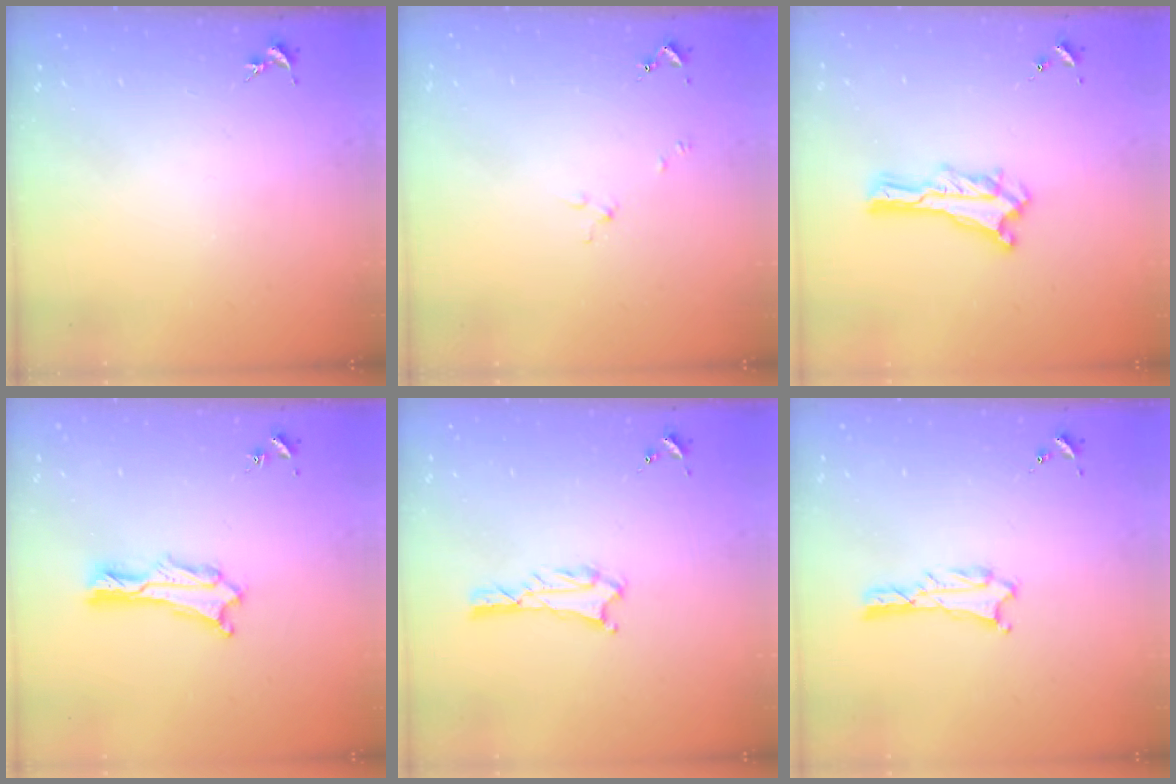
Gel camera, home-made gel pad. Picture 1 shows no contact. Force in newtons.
{"total": 1.7, "press": 1.7, "slide": 0.3}
{"total": 0.0}
{"total": 1.1, "press": 1.1, "slide": 0.2}
{"total": 0.7, "press": 0.7, "slide": 0.1}
{"total": 1.0, "press": 1.0, "slide": 0.1}